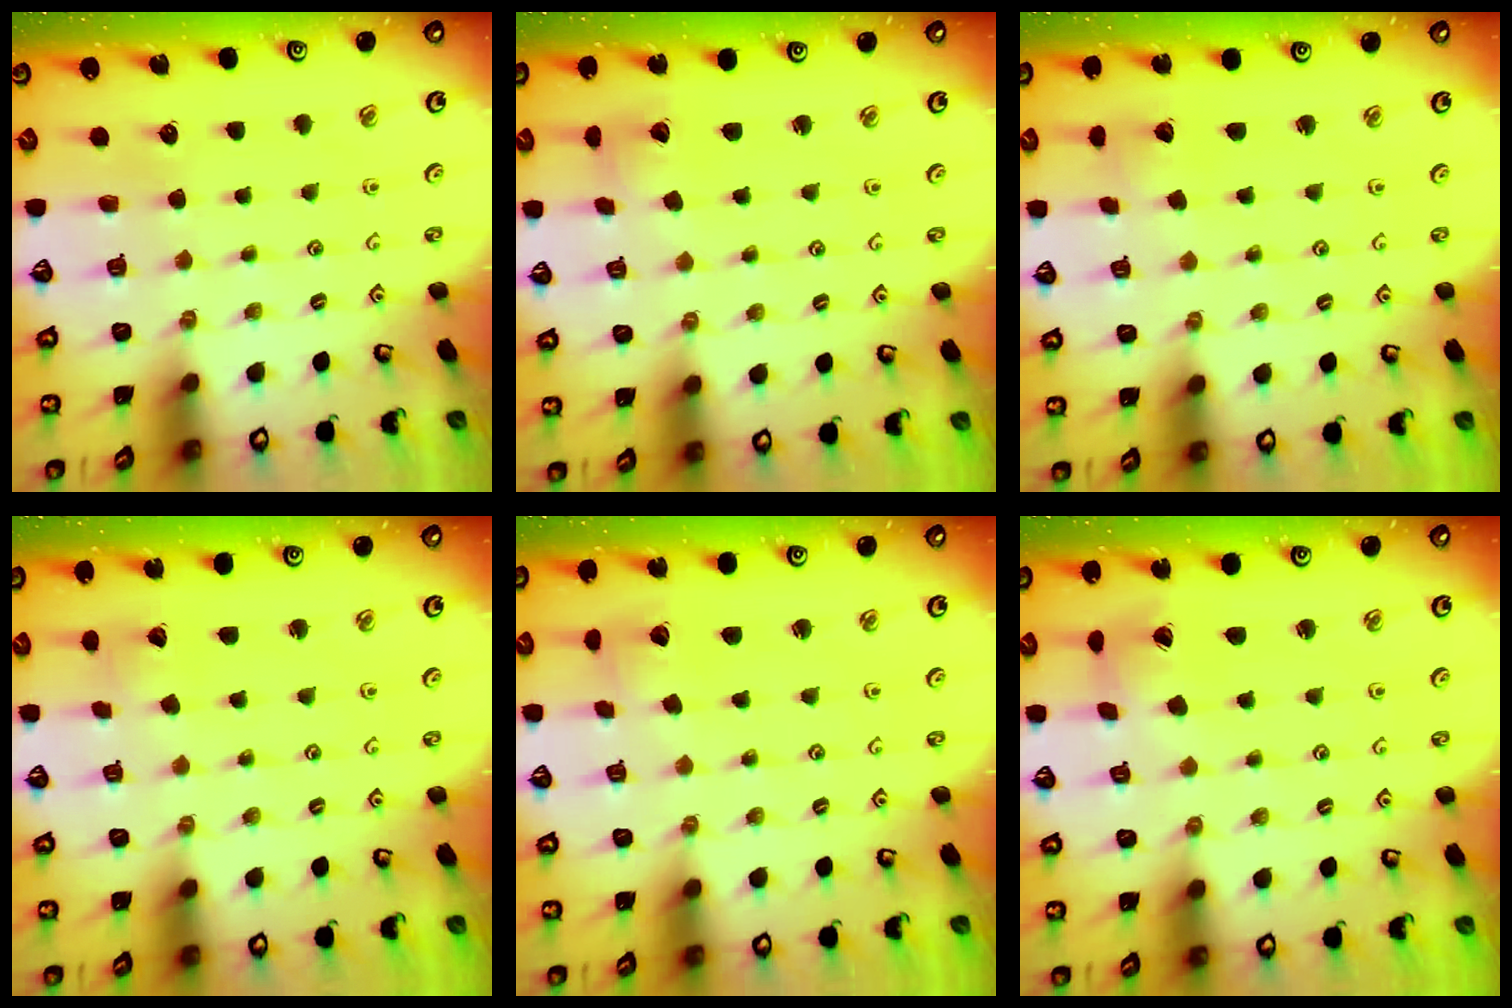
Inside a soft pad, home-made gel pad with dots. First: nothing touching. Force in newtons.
{"total": 2.6, "press": 2.6, "slide": 0.3}
{"total": 2.6, "press": 2.6, "slide": 0.2}
{"total": 2.4, "press": 2.4, "slide": 0.2}
{"total": 2.1, "press": 2.1, "slide": 0.2}
{"total": 2.3, "press": 2.3, "slide": 0.3}